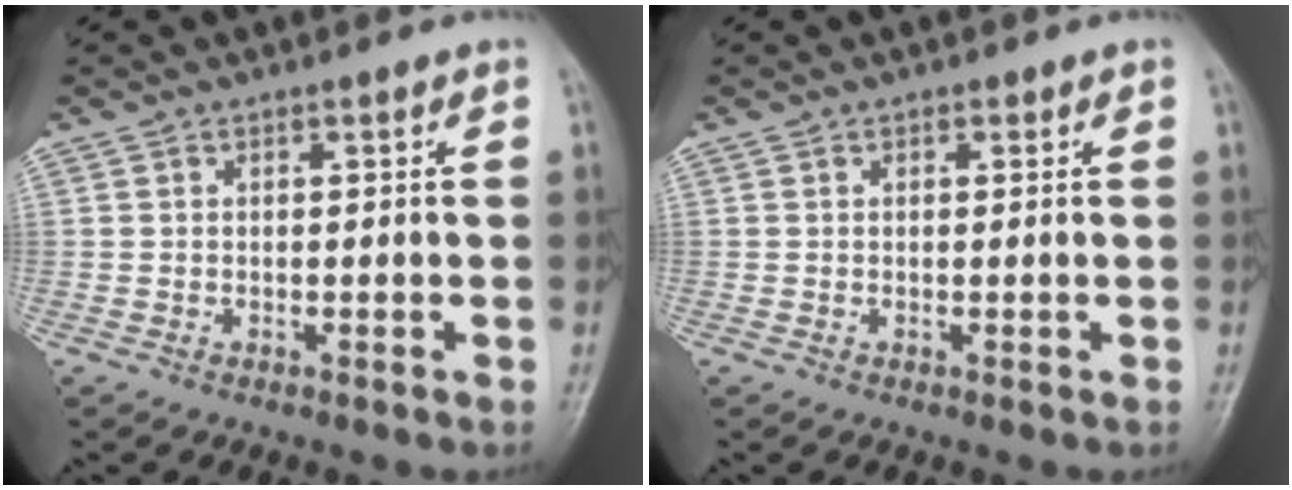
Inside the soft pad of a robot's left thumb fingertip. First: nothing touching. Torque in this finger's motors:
{"motor_torque": [0.07, -0.03, -0.36, 0.08, -0.01]}